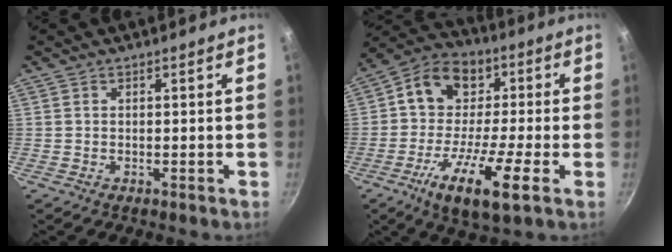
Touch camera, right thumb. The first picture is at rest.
{"total": 16.6, "force": [-3.5, 8.9, 13.6], "torque": [-0.217, 0.039, -0.084]}